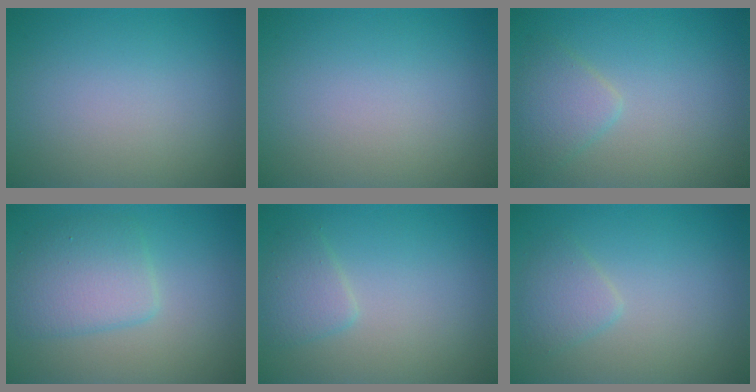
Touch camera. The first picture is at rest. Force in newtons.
{"total": 0.0}
{"total": 2.3, "press": 2.2, "slide": 0.2}
{"total": 3.8, "press": 3.8, "slide": 0.2}
{"total": 1.9, "press": 1.9, "slide": 0.1}
{"total": 1.8, "press": 1.8, "slide": 0.1}